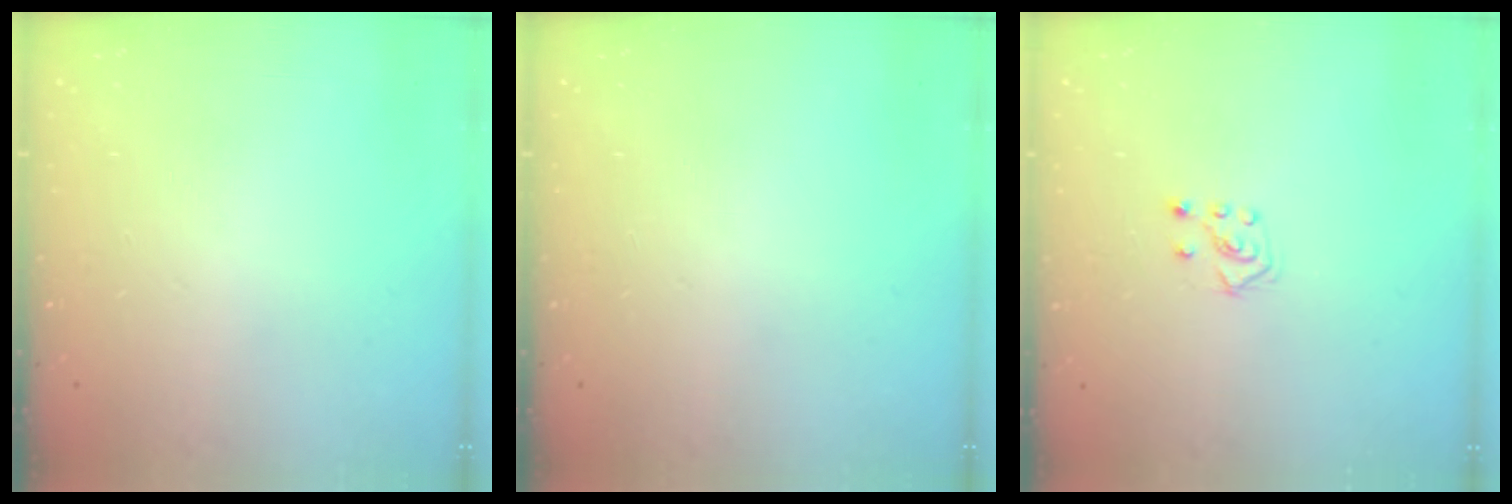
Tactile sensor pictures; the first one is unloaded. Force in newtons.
{"total": 0.0}
{"total": 4.6, "press": 4.5, "slide": 0.8}